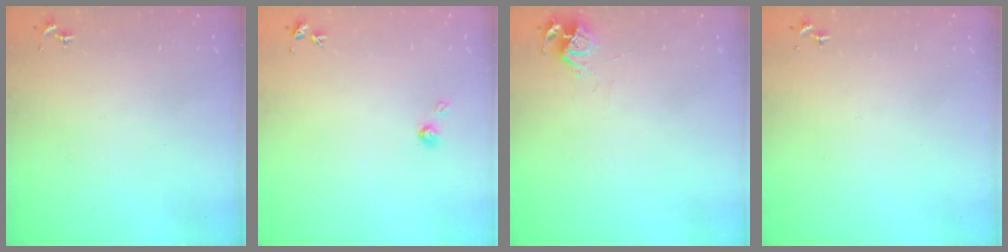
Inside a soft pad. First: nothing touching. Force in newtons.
{"total": 4.0, "press": 4.0, "slide": 0.3}
{"total": 6.0, "press": 6.0, "slide": 0.6}
{"total": 0.0}